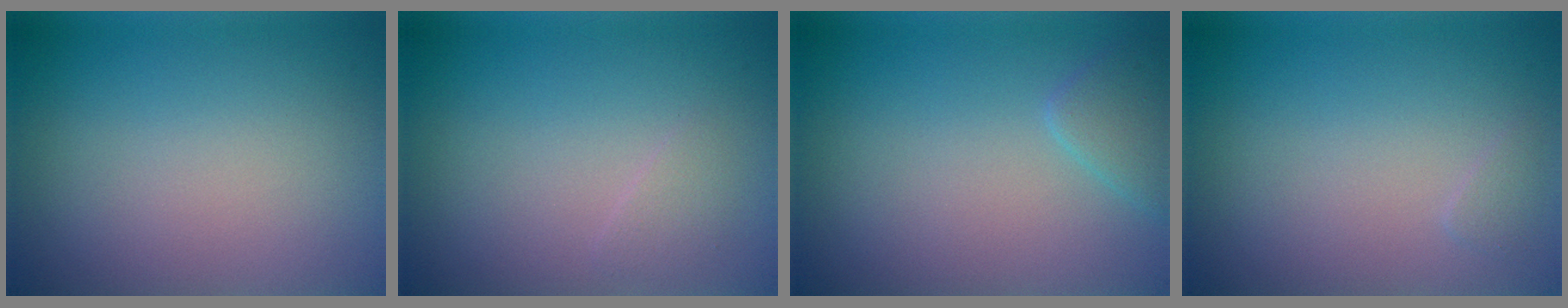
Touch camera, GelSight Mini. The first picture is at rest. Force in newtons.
{"total": 0.9, "press": 0.9, "slide": 0.0}
{"total": 1.7, "press": 1.7, "slide": 0.2}
{"total": 0.6, "press": 0.6, "slide": 0.0}